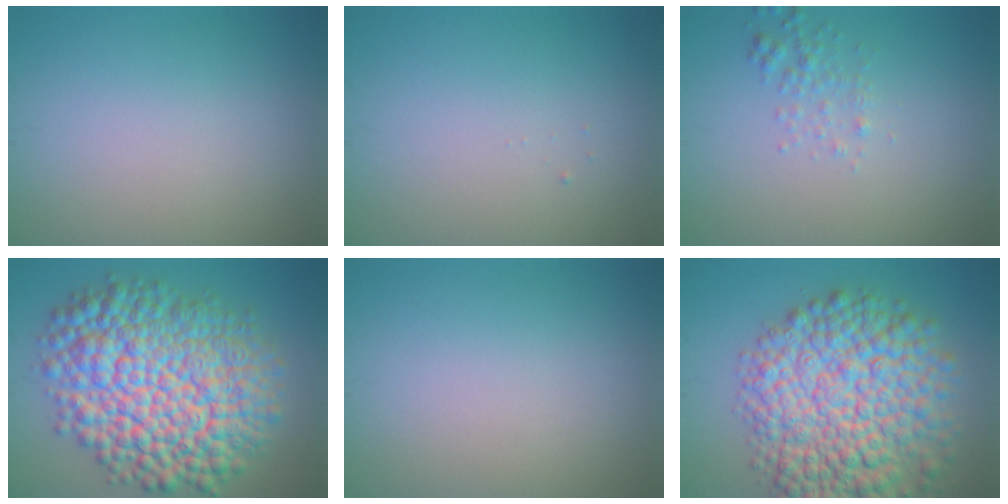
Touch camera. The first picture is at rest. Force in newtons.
{"total": 0.0}
{"total": 1.6, "press": 1.5, "slide": 0.2}
{"total": 14.5, "press": 14.5, "slide": 0.3}
{"total": 0.0}
{"total": 12.4, "press": 12.4, "slide": 0.3}